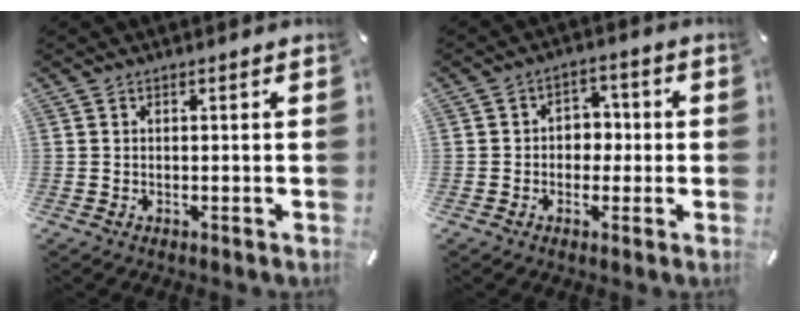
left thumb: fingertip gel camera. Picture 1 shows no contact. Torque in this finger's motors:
{"motor_torque": [0.72, 1.31, 0.53, -0.07, 0.05]}